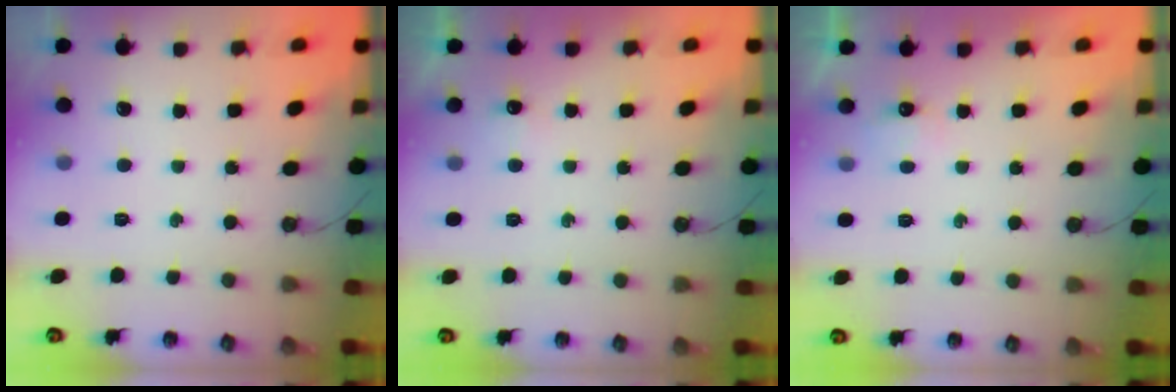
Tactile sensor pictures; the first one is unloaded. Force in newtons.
{"total": 3.9, "press": 3.9, "slide": 0.7}
{"total": 3.7, "press": 3.7, "slide": 0.6}